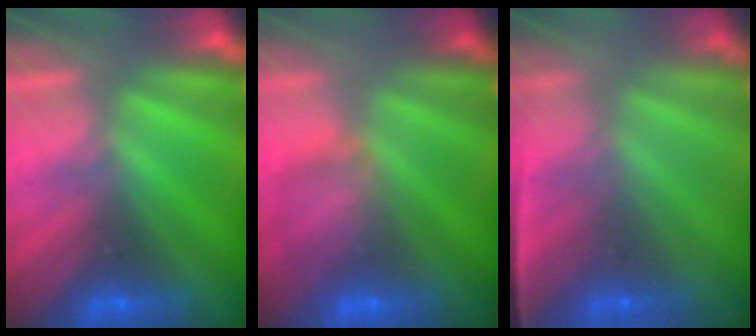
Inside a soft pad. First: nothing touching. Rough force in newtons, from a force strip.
{"total": 6.0}
{"total": 1.1}